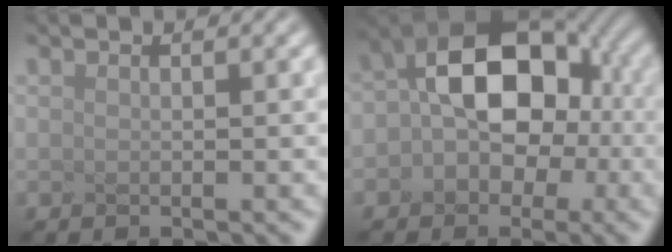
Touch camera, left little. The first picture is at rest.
{"total": 7.5, "force": [-1.3, 5.1, 5.3], "torque": [-0.096, 0.007, 0.004]}